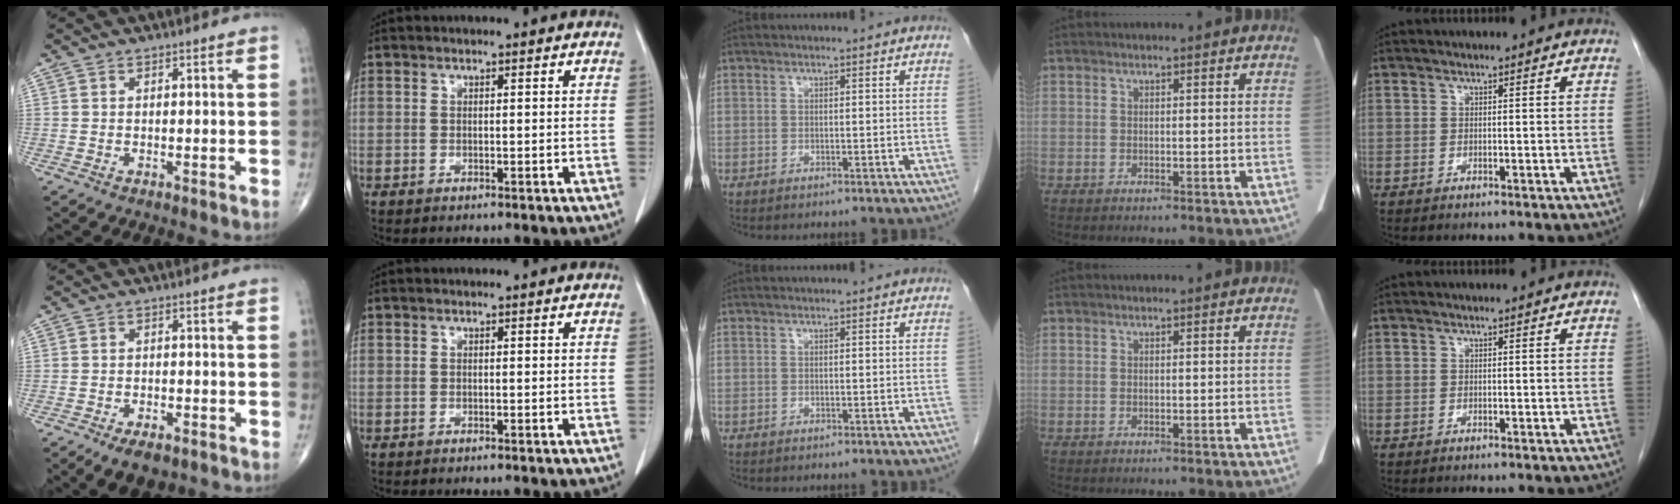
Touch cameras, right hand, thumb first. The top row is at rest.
{"thumb": {"total": 6.5, "force": [-4.4, 3.1, 3.6], "torque": [-0.048, 0.013, -0.065]}}